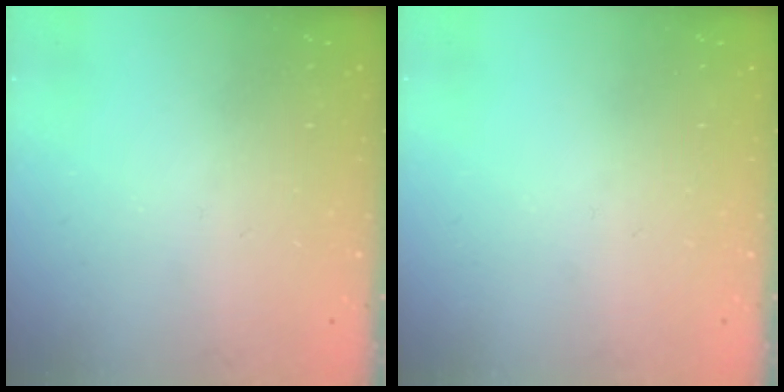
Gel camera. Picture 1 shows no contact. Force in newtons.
{"total": 0.0}